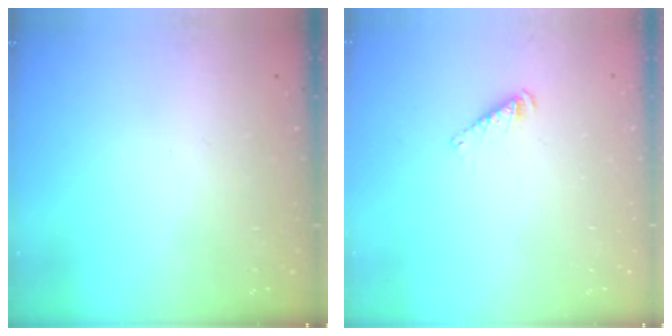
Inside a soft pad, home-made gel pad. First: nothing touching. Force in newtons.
{"total": 2.9, "press": 2.9, "slide": 0.5}